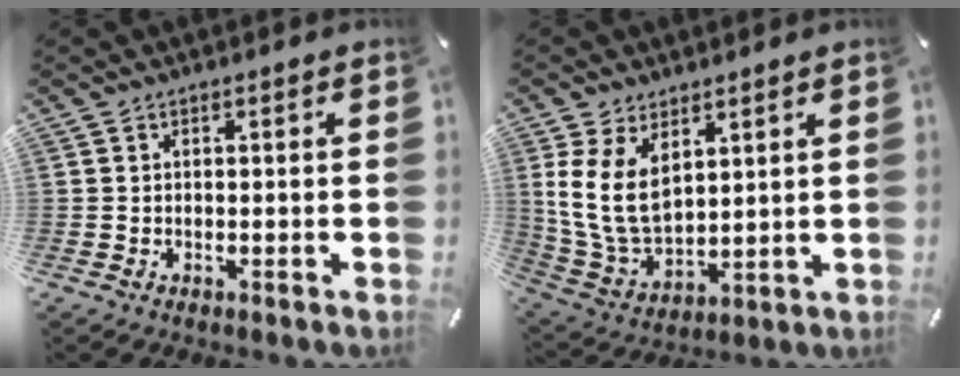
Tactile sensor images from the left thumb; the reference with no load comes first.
{"total": 11.4, "force": [4.3, 7.4, 7.5], "torque": [-0.185, -0.021, 0.078]}